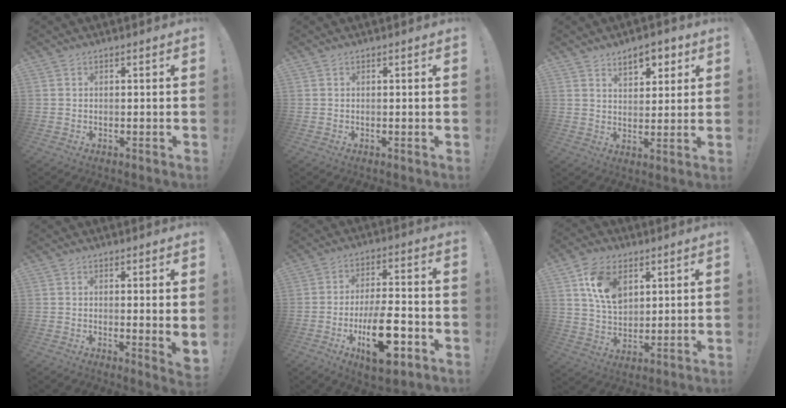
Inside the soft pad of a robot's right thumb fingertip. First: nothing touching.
{"total": 0.0}
{"total": 8.2, "force": [5.0, 4.5, 4.7], "torque": [-0.058, -0.020, 0.089]}
{"total": 3.9, "force": [0.9, 0.4, 3.8], "torque": [-0.036, -0.018, 0.017]}
{"total": 16.3, "force": [-6.2, 6.2, 13.8], "torque": [-0.227, 0.023, -0.096]}
{"total": 12.7, "force": [5.5, 8.6, 7.7], "torque": [-0.128, -0.012, 0.105]}